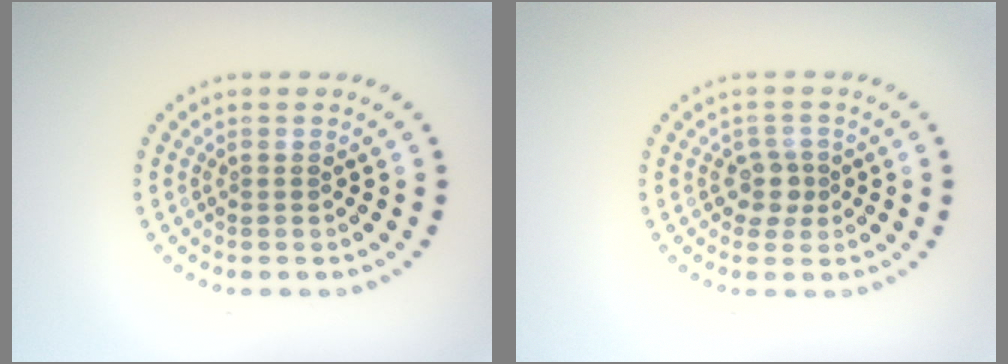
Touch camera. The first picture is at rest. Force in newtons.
{"total": 1.9, "press": 1.5, "slide": 1.2}